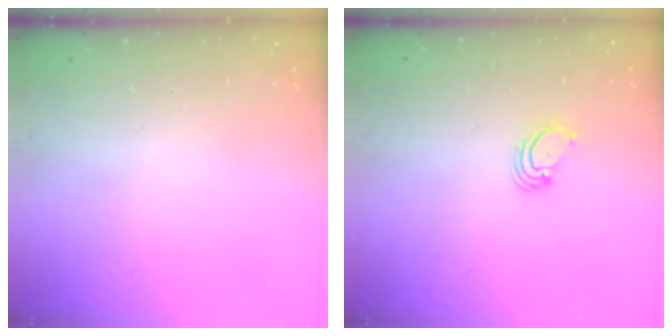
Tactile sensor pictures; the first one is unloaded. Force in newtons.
{"total": 3.0, "press": 3.0, "slide": 0.3}